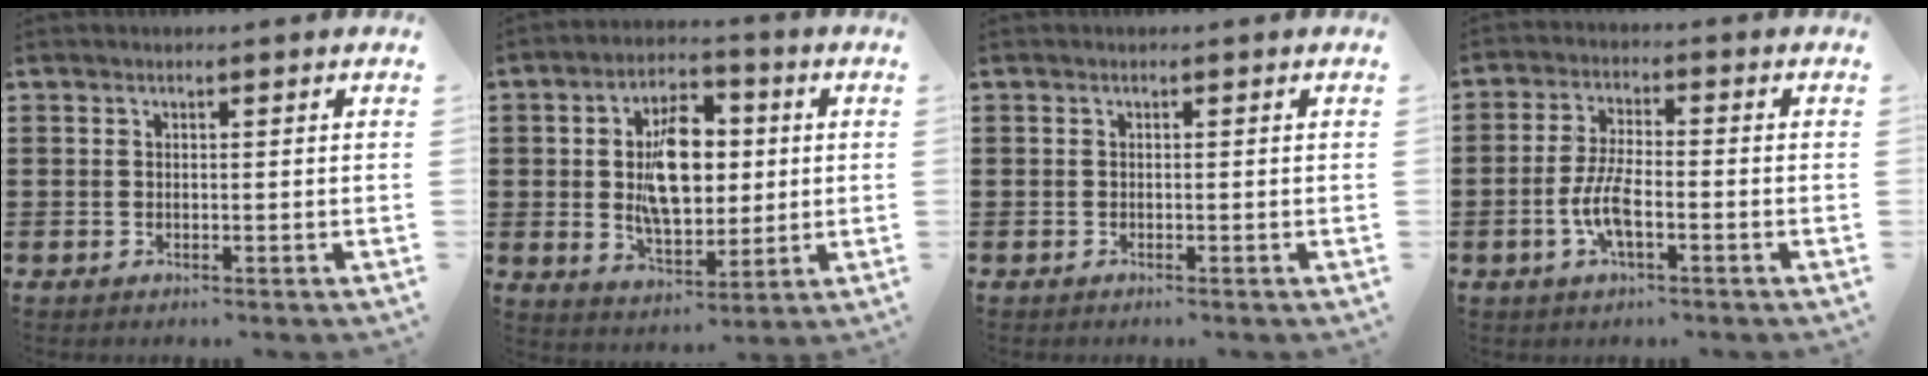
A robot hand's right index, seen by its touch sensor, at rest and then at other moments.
{"total": 10.8, "force": [1.0, 6.1, 8.9], "torque": [-0.172, 0.008, 0.015]}
{"total": 0.0}
{"total": 6.2, "force": [-1.9, 1.8, 5.6], "torque": [-0.130, -0.008, -0.041]}